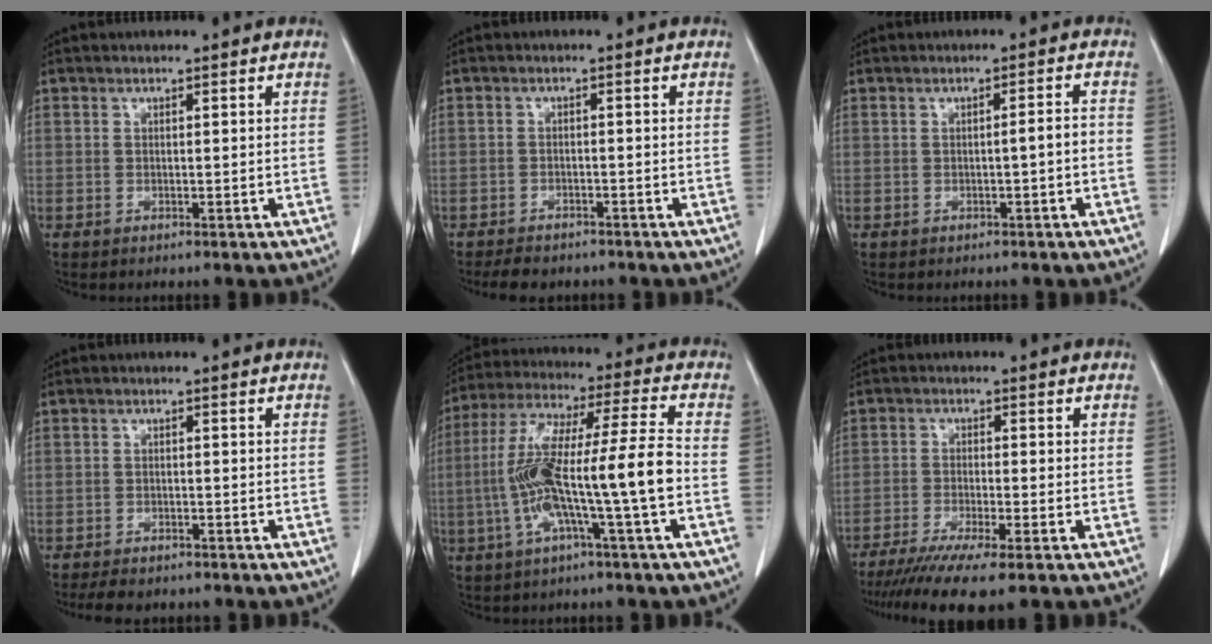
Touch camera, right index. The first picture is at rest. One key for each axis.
{"total": 4.8, "fx": -4.0, "fy": 1.9, "fz": 1.6, "tx": -0.024, "ty": -0.004, "tz": -0.053}
{"total": 1.9, "fx": -0.6, "fy": 0.0, "fz": 1.8, "tx": -0.026, "ty": 0.002, "tz": -0.010}
{"total": 5.0, "fx": -4.2, "fy": 1.8, "fz": 2.0, "tx": -0.027, "ty": -0.006, "tz": -0.056}
{"total": 14.9, "fx": -3.2, "fy": -0.2, "fz": 14.5, "tx": -0.282, "ty": 0.018, "tz": -0.064}
{"total": 10.0, "fx": -7.5, "fy": 0.1, "fz": 6.6, "tx": -0.105, "ty": -0.023, "tz": -0.119}